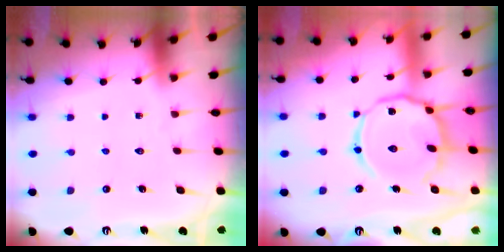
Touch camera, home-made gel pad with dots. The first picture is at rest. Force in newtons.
{"total": 13.7, "press": 13.6, "slide": 1.2}